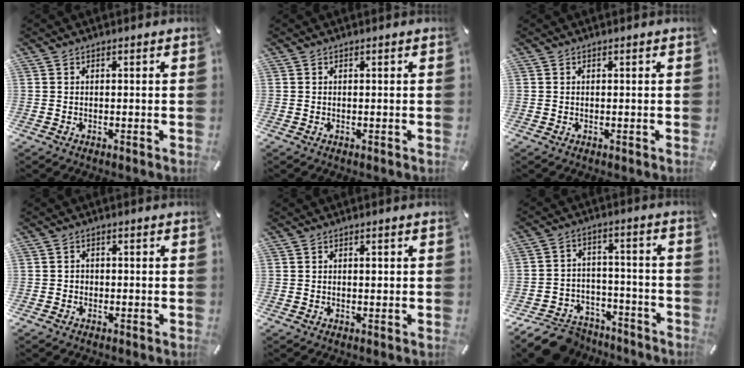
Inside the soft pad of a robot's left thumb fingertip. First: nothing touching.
{"total": 0.0}
{"total": 0.0}
{"total": 1.5, "force": [-0.8, 1.2, 0.4], "torque": [-0.007, 0.006, -0.018]}
{"total": 1.0, "force": [0.2, 0.6, 0.9], "torque": [-0.009, -0.002, 0.000]}
{"total": 10.3, "force": [-7.7, 6.2, 2.8], "torque": [-0.031, 0.057, -0.135]}